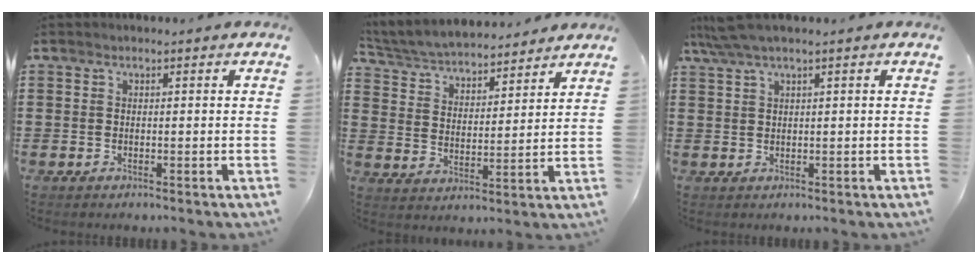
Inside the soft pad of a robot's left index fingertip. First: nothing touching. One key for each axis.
{"total": 4.9, "fx": 4.8, "fy": 0.5, "fz": 0.9, "tx": -0.044, "ty": -0.031, "tz": 0.080}
{"total": 3.1, "fx": 1.7, "fy": 0.2, "fz": 2.6, "tx": -0.059, "ty": 0.000, "tz": 0.029}